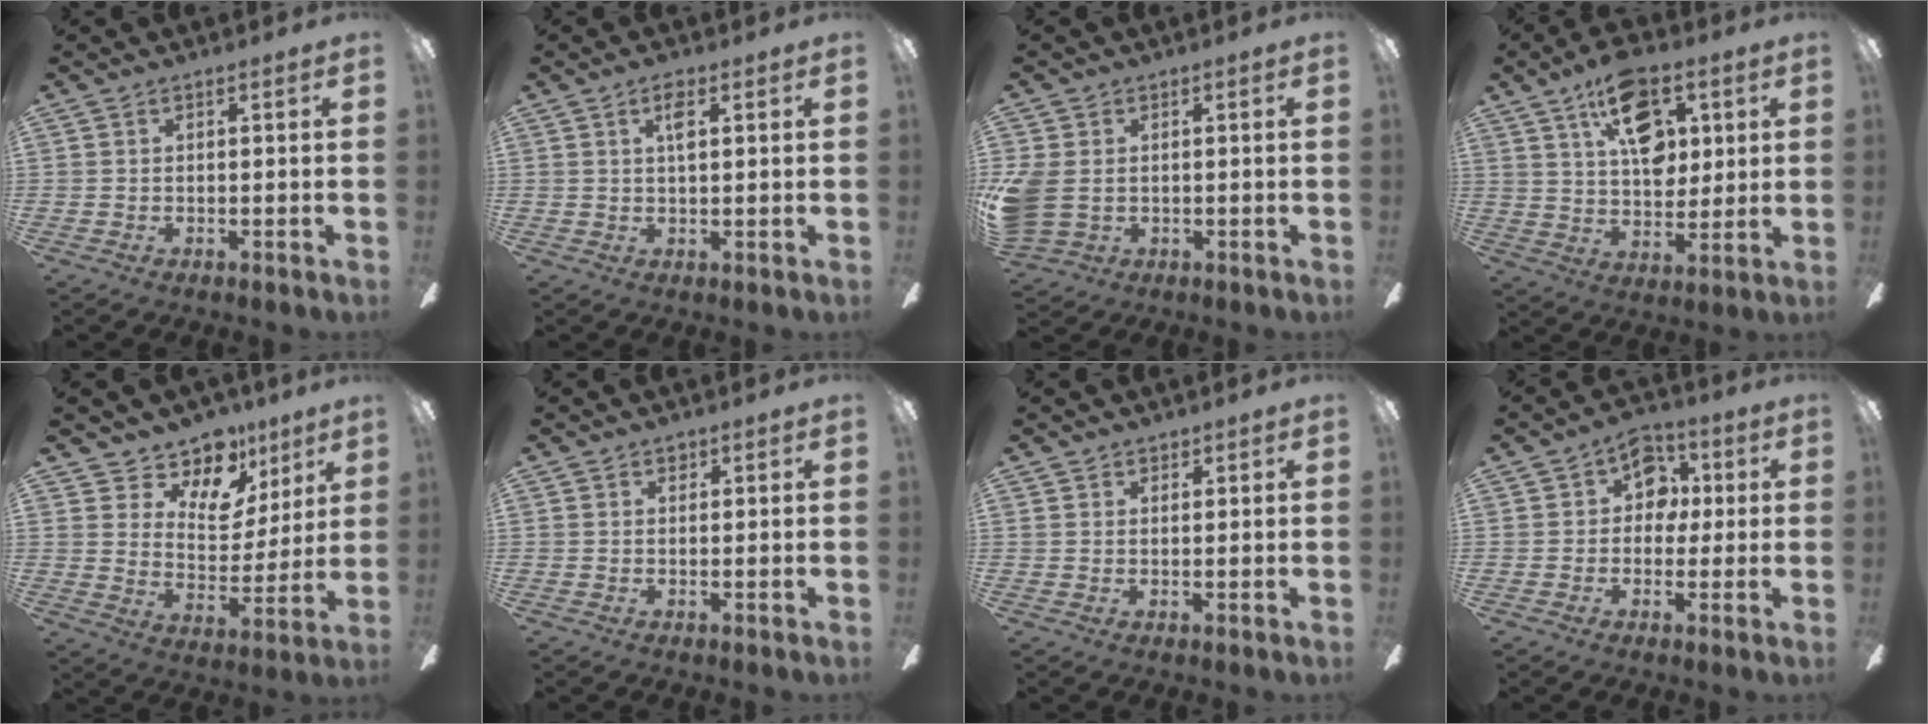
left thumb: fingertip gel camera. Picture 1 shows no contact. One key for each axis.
{"total": 3.7, "fx": 1.7, "fy": 1.4, "fz": 3.0, "tx": -0.049, "ty": 0.000, "tz": 0.023}
{"total": 7.7, "fx": 0.3, "fy": 6.1, "fz": 4.6, "tx": -0.124, "ty": 0.006, "tz": 0.010}
{"total": 15.8, "fx": 7.6, "fy": 9.5, "fz": 10.1, "tx": -0.145, "ty": -0.016, "tz": 0.134}
{"total": 12.8, "fx": 9.9, "fy": 6.7, "fz": 4.5, "tx": -0.085, "ty": -0.077, "tz": 0.186}
{"total": 0.9, "fx": 0.7, "fy": 0.6, "fz": 0.2, "tx": 0.004, "ty": -0.002, "tz": 0.010}
{"total": 1.6, "fx": 1.4, "fy": 0.8, "fz": -0.1, "tx": 0.008, "ty": -0.005, "tz": 0.027}
{"total": 8.2, "fx": 2.0, "fy": 6.7, "fz": 4.3, "tx": -0.050, "ty": 0.002, "tz": 0.032}